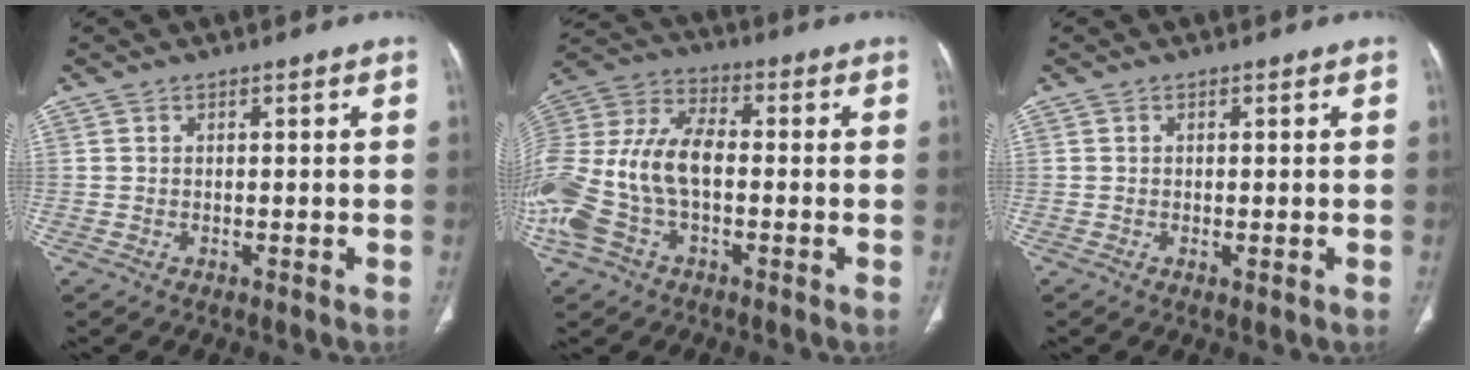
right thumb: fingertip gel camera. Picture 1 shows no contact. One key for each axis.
{"total": 20.0, "fx": -3.0, "fy": 11.9, "fz": 15.8, "tx": -0.377, "ty": 0.030, "tz": -0.054}
{"total": 0.9, "fx": -0.2, "fy": 0.3, "fz": 0.9, "tx": -0.016, "ty": -0.004, "tz": -0.003}